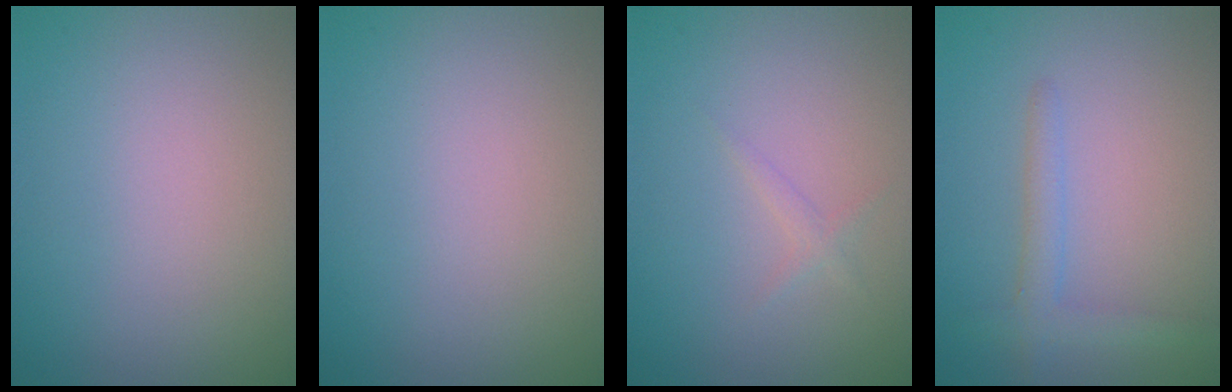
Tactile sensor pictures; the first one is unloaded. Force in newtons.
{"total": 0.0}
{"total": 0.8, "press": 0.8, "slide": 0.0}
{"total": 2.1, "press": 2.1, "slide": 0.1}